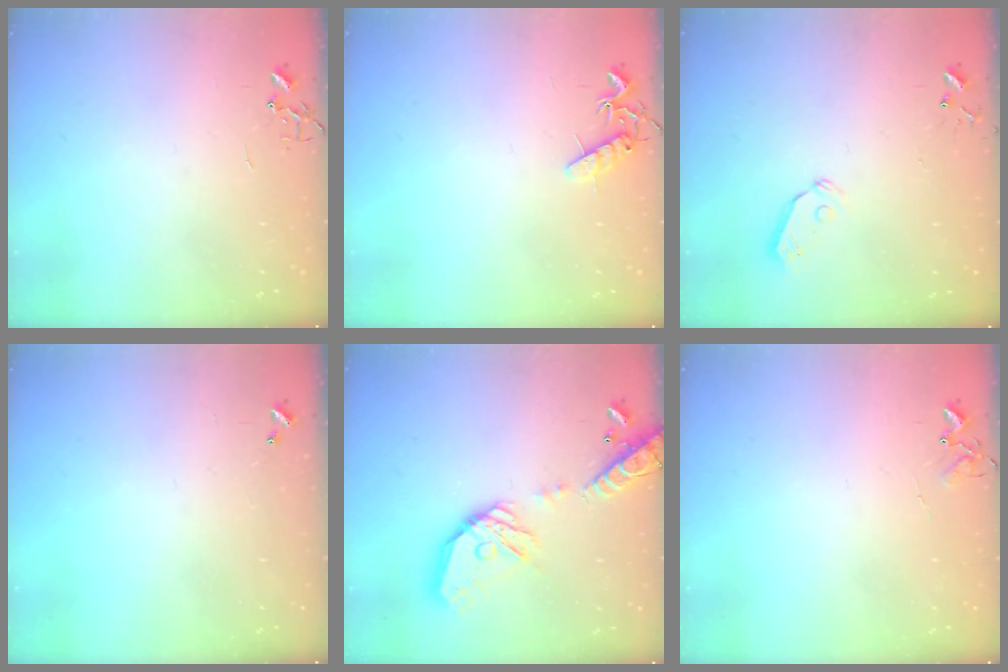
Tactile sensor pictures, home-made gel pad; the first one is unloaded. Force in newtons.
{"total": 8.0, "press": 8.0, "slide": 0.4}
{"total": 6.4, "press": 6.4, "slide": 0.6}
{"total": 0.0}
{"total": 18.9, "press": 18.8, "slide": 2.4}
{"total": 6.1, "press": 6.0, "slide": 0.6}